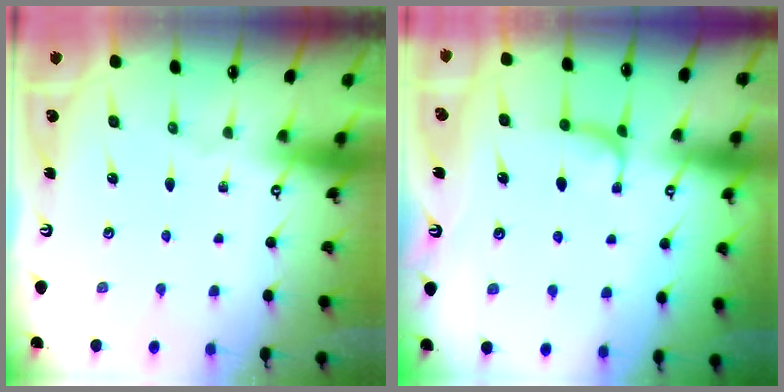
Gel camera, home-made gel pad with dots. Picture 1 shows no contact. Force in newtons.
{"total": 0.8, "press": 0.4, "slide": 0.7}